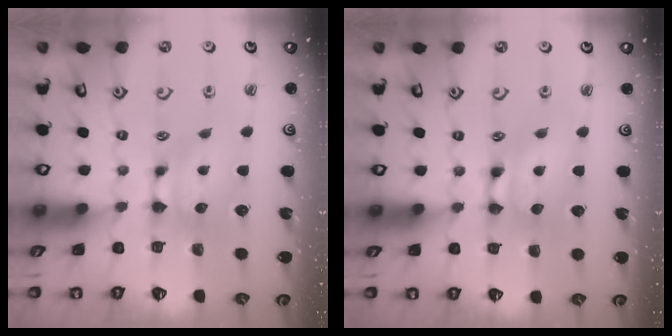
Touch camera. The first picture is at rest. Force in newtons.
{"total": 2.2, "press": 2.2, "slide": 0.1}